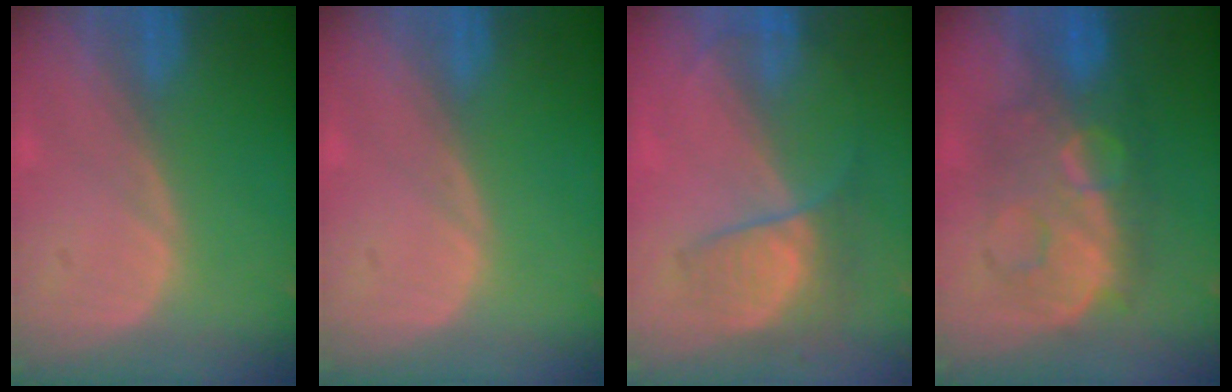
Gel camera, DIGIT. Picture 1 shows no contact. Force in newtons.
{"total": 0.0}
{"total": 6.9, "press": 5.9, "slide": 3.5}
{"total": 8.8, "press": 8.8, "slide": 0.4}